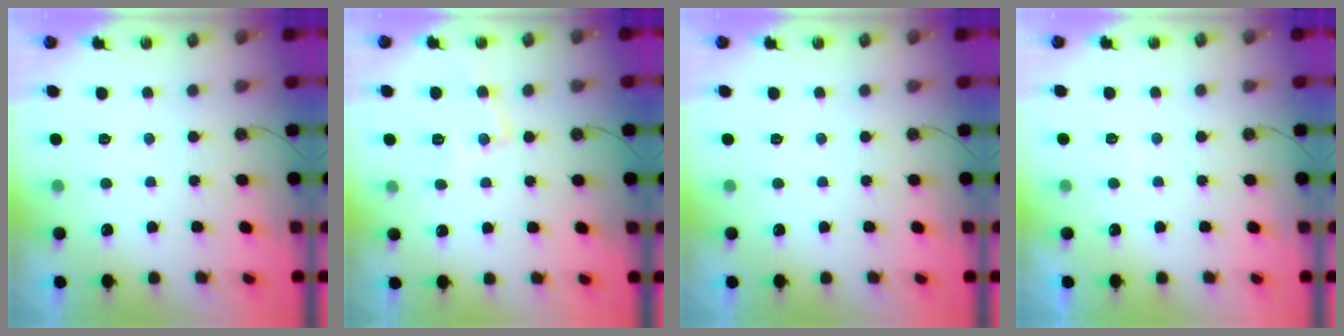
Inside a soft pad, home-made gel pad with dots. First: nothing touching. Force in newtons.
{"total": 8.3, "press": 8.3, "slide": 0.6}
{"total": 0.0}
{"total": 2.7, "press": 2.7, "slide": 0.6}